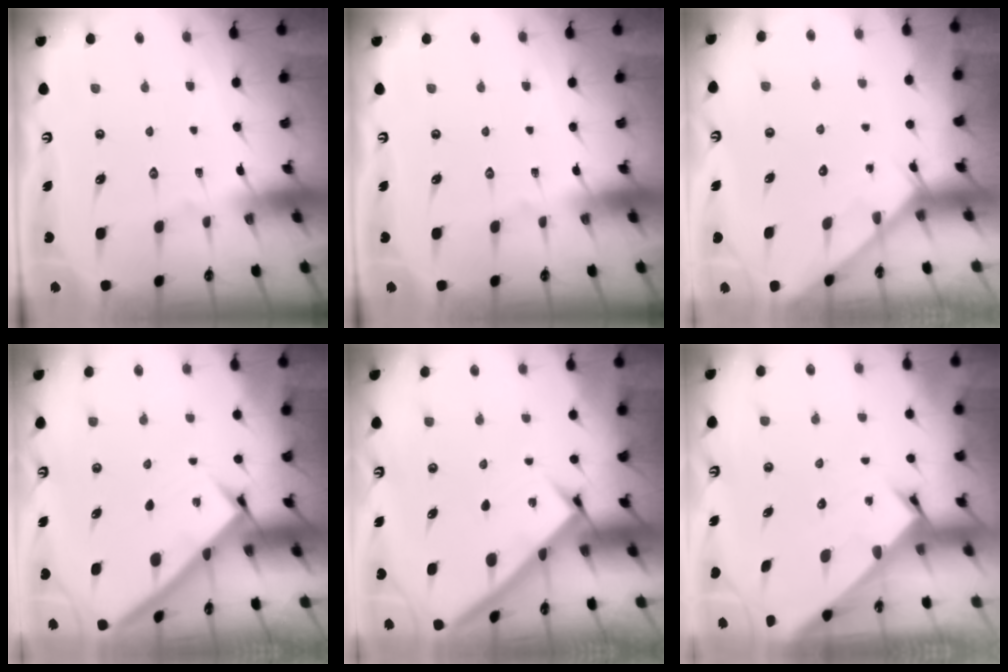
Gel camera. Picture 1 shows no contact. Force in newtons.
{"total": 0.0}
{"total": 2.1, "press": 2.1, "slide": 0.1}
{"total": 2.4, "press": 2.4, "slide": 0.2}
{"total": 2.5, "press": 2.5, "slide": 0.3}
{"total": 2.3, "press": 2.3, "slide": 0.2}